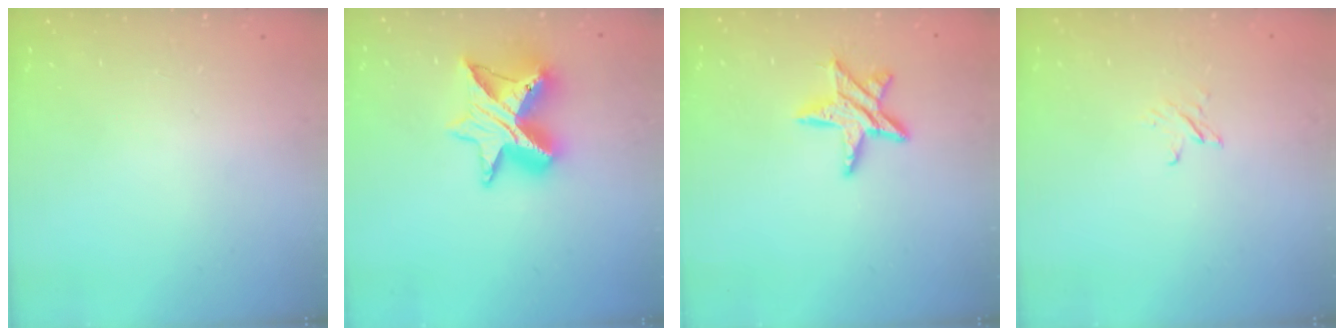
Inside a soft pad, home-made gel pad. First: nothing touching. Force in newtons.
{"total": 12.6, "press": 12.5, "slide": 0.9}
{"total": 10.5, "press": 10.5, "slide": 0.6}
{"total": 2.3, "press": 2.3, "slide": 0.3}